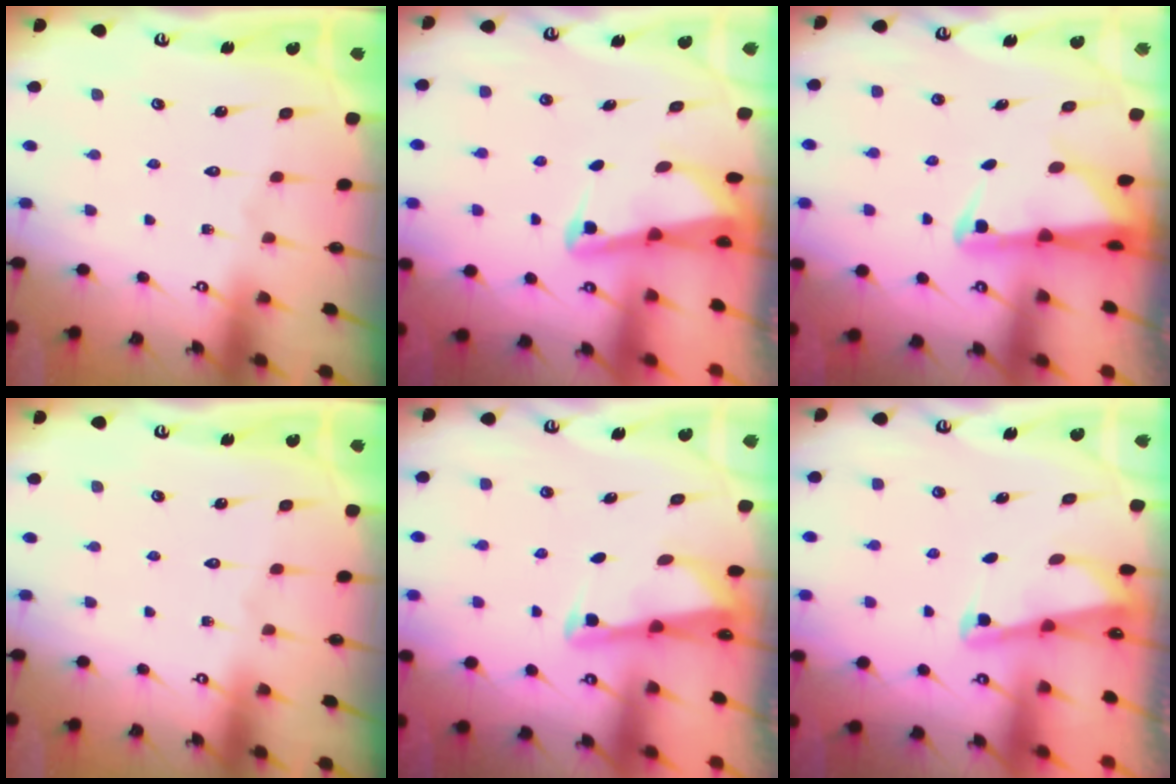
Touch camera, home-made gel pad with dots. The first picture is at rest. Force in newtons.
{"total": 2.7, "press": 2.6, "slide": 0.6}
{"total": 2.9, "press": 2.9, "slide": 0.4}
{"total": 0.0}
{"total": 2.7, "press": 2.7, "slide": 0.1}
{"total": 2.1, "press": 2.0, "slide": 0.3}